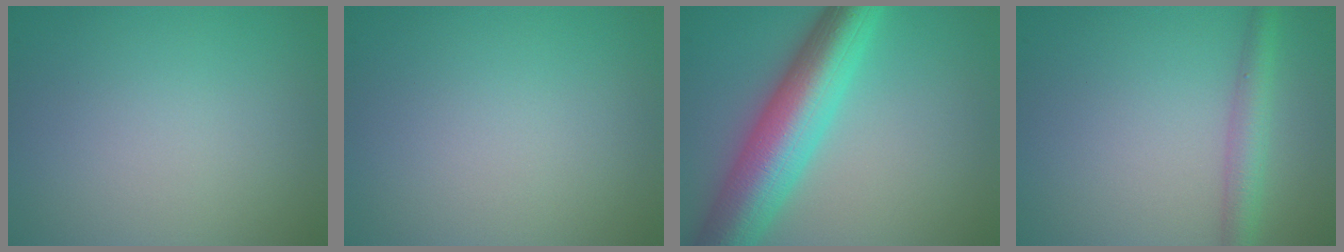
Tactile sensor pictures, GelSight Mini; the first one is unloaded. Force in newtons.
{"total": 0.0}
{"total": 9.5, "press": 9.5, "slide": 0.3}
{"total": 2.9, "press": 2.9, "slide": 0.1}